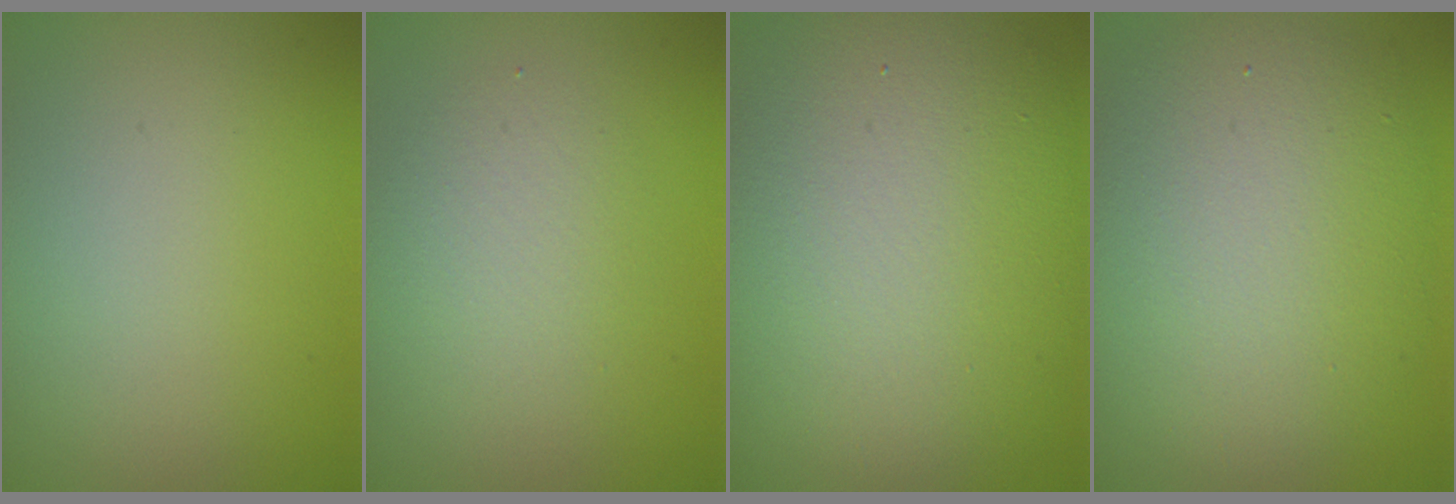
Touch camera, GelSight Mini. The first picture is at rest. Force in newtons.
{"total": 2.5, "press": 2.5, "slide": 0.2}
{"total": 13.9, "press": 13.9, "slide": 0.8}
{"total": 9.5, "press": 9.5, "slide": 0.4}